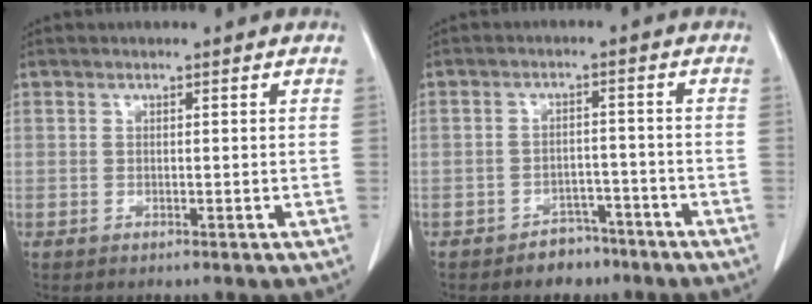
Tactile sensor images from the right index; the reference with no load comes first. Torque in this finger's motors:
{"motor_torque": [-0.34, -0.31, -0.19, -0.05]}